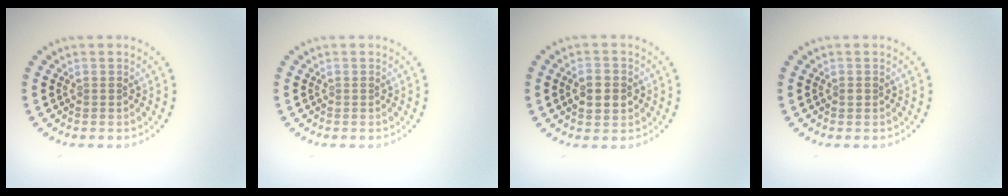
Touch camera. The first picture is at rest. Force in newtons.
{"total": 0.0}
{"total": 3.1, "press": 3.1, "slide": 0.2}
{"total": 0.6, "press": 0.5, "slide": 0.2}